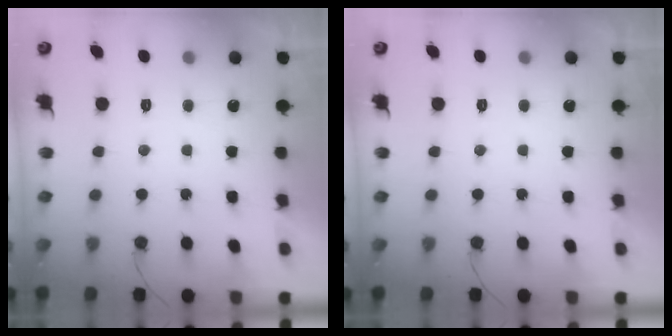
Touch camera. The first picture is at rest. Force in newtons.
{"total": 0.0}